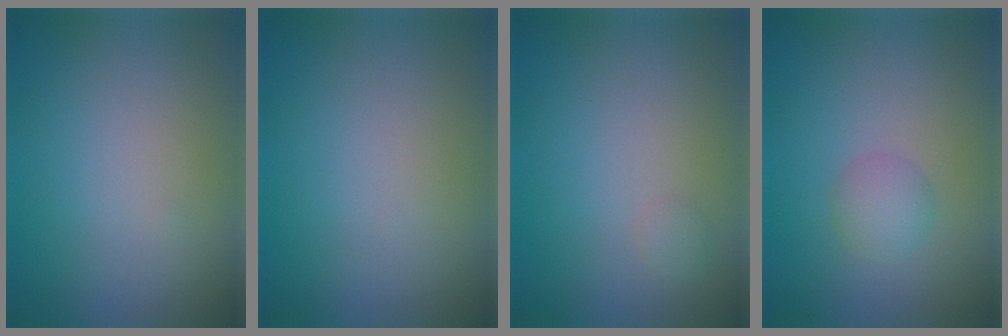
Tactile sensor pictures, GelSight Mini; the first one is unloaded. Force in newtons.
{"total": 0.0}
{"total": 0.6, "press": 0.6, "slide": 0.0}
{"total": 1.9, "press": 1.9, "slide": 0.0}